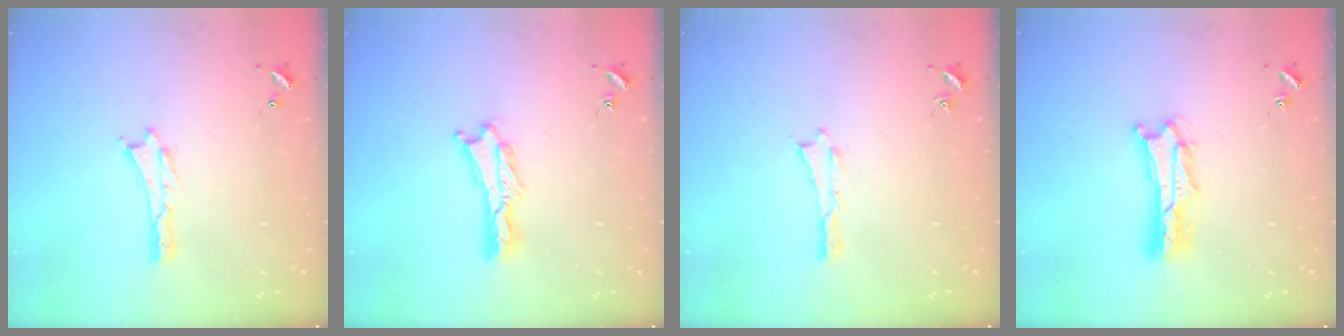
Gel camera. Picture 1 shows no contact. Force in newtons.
{"total": 1.2, "press": 1.1, "slide": 0.3}
{"total": 0.0}
{"total": 2.0, "press": 2.0, "slide": 0.3}